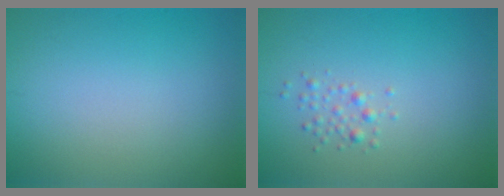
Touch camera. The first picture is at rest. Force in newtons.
{"total": 1.2, "press": 1.2, "slide": 0.0}